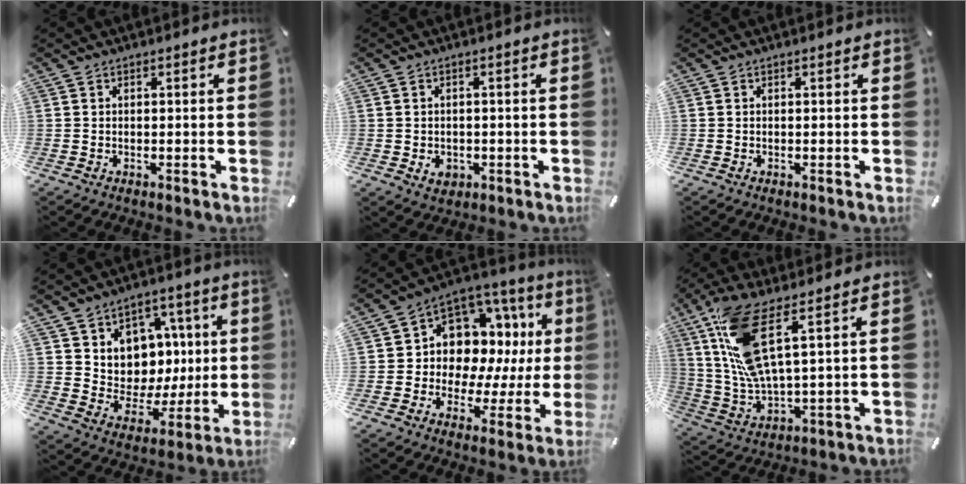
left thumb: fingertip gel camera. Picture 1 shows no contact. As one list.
[{"total": 3.1, "force": [-0.7, 2.6, 1.5], "torque": [-0.033, 0.001, -0.014]}, {"total": 0.0}, {"total": 10.4, "force": [2.9, 9.8, 1.8], "torque": [-0.031, -0.038, 0.064]}, {"total": 11.3, "force": [4.5, 9.2, 4.8], "torque": [-0.071, -0.064, 0.085]}, {"total": 14.4, "force": [5.8, 4.0, 12.5], "torque": [-0.279, -0.022, 0.096]}]